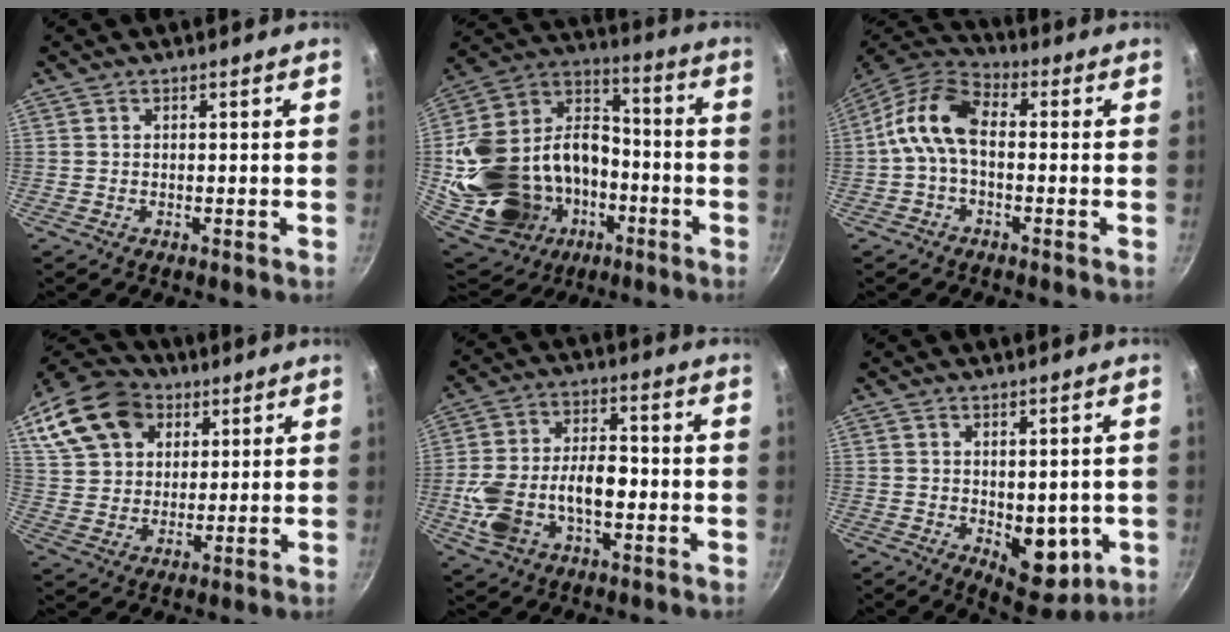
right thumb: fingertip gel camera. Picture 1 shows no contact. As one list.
[{"total": 29.6, "force": [-8.1, 22.9, 17.0], "torque": [-0.297, 0.065, -0.114]}, {"total": 11.2, "force": [-0.7, 6.8, 8.9], "torque": [-0.164, 0.040, -0.032]}, {"total": 17.4, "force": [8.1, 12.4, 9.1], "torque": [-0.166, 0.007, 0.147]}, {"total": 13.9, "force": [-3.0, 8.2, 10.8], "torque": [-0.190, 0.032, -0.055]}, {"total": 9.0, "force": [-1.1, 5.4, 7.1], "torque": [-0.056, -0.015, -0.001]}]